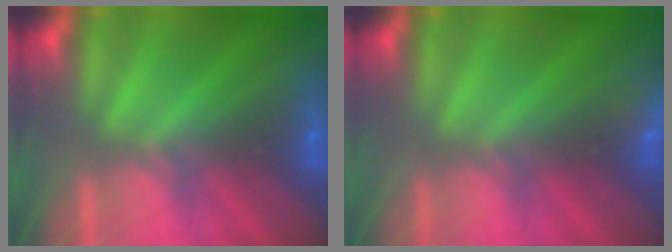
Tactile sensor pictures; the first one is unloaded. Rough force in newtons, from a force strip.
{"total": 2.9}